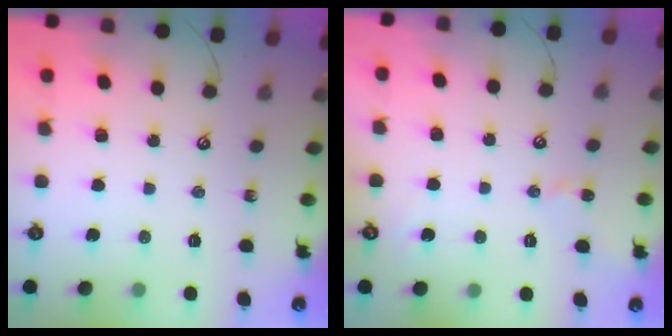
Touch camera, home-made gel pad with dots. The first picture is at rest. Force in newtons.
{"total": 2.6, "press": 2.6, "slide": 0.1}